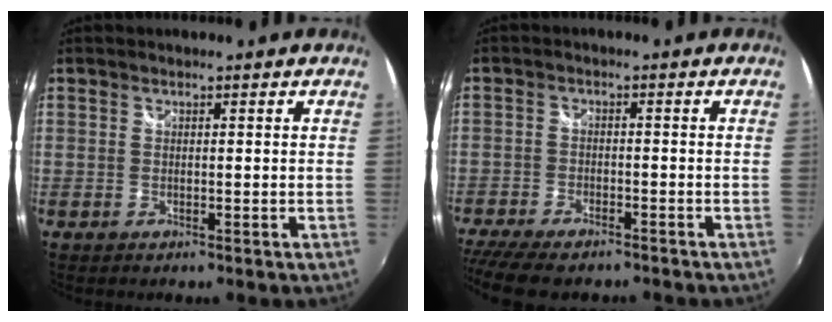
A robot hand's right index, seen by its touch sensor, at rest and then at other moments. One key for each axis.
{"total": 11.9, "fx": -9.8, "fy": 3.8, "fz": 5.6, "tx": -0.142, "ty": -0.035, "tz": -0.166}